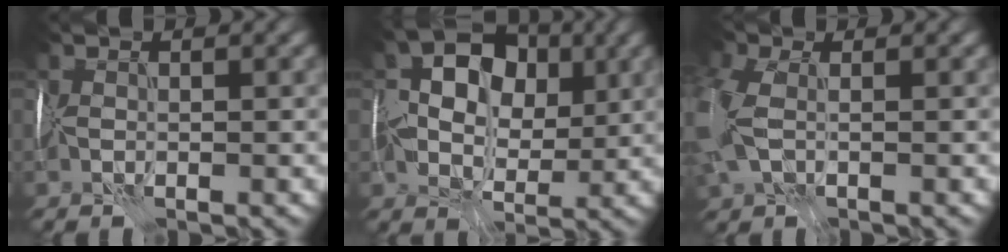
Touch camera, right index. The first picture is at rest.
{"total": 6.9, "force": [1.6, 5.3, 4.2], "torque": [-0.065, 0.013, 0.023]}
{"total": 5.7, "force": [0.0, 3.9, 4.2], "torque": [-0.118, 0.003, -0.002]}